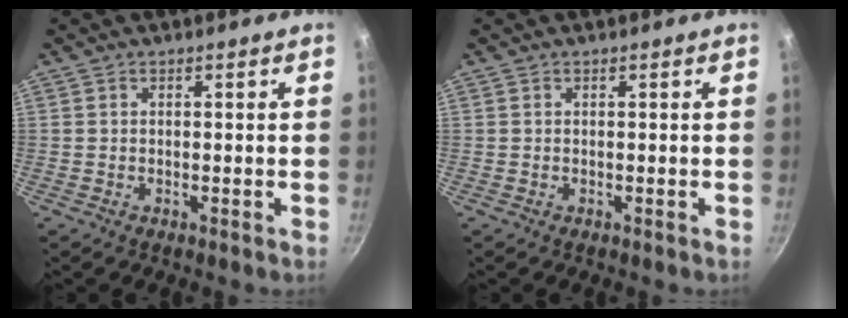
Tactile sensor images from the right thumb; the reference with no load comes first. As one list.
[{"total": 0.0}]